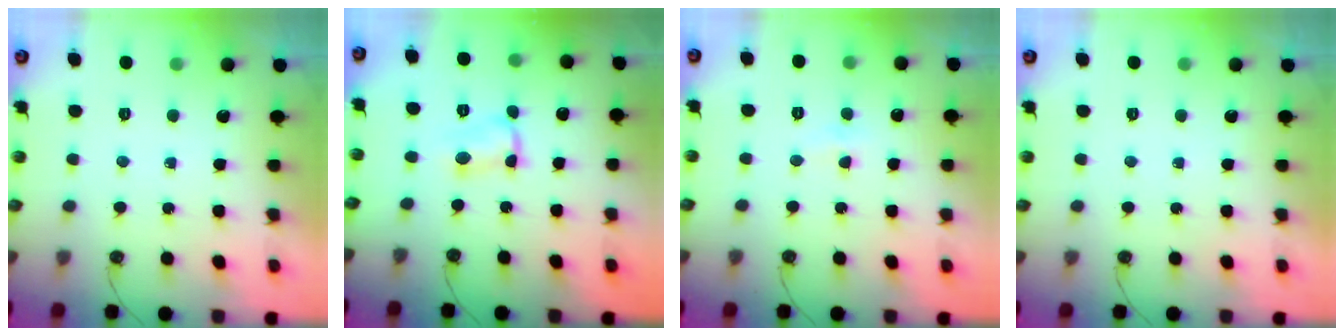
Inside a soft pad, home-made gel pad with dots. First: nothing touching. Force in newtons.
{"total": 2.2, "press": 2.2, "slide": 0.1}
{"total": 2.7, "press": 2.0, "slide": 1.8}
{"total": 0.0}